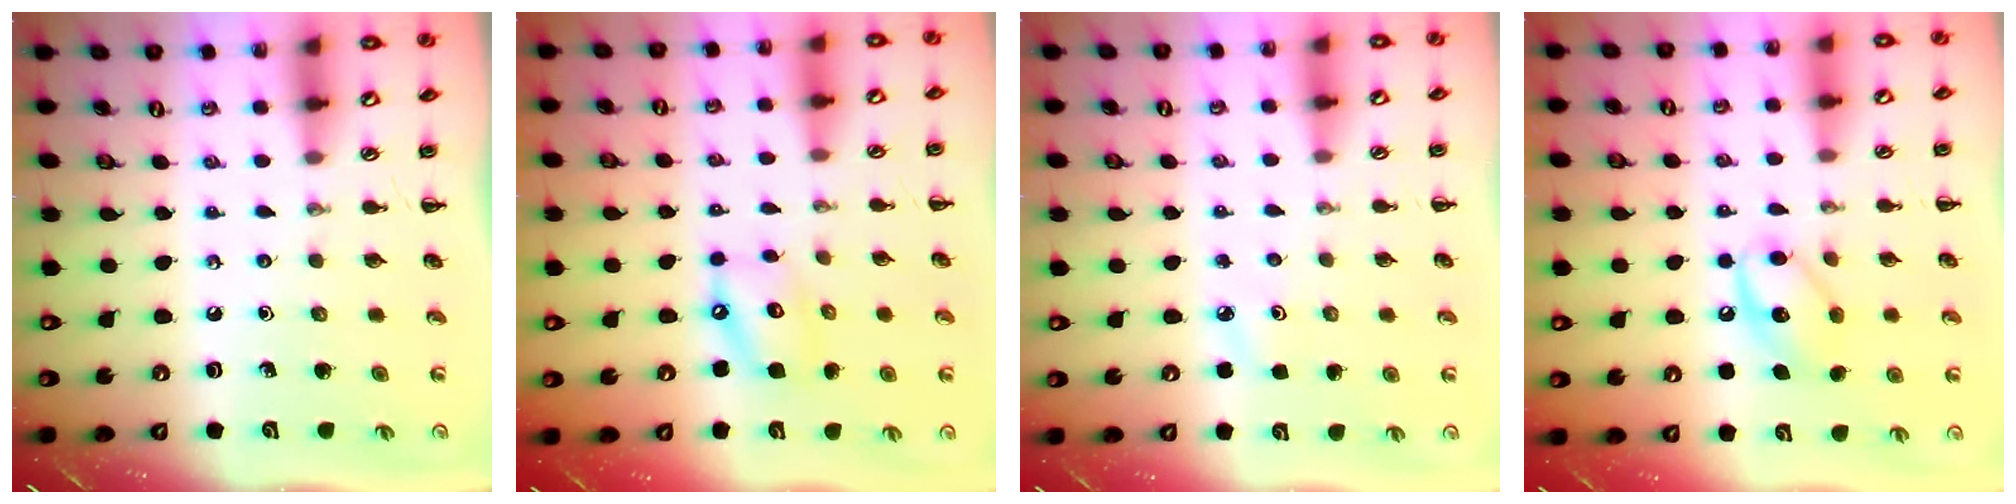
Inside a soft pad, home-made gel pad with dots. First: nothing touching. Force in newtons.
{"total": 9.4, "press": 9.3, "slide": 1.4}
{"total": 4.6, "press": 4.4, "slide": 1.3}
{"total": 11.5, "press": 11.5, "slide": 1.3}